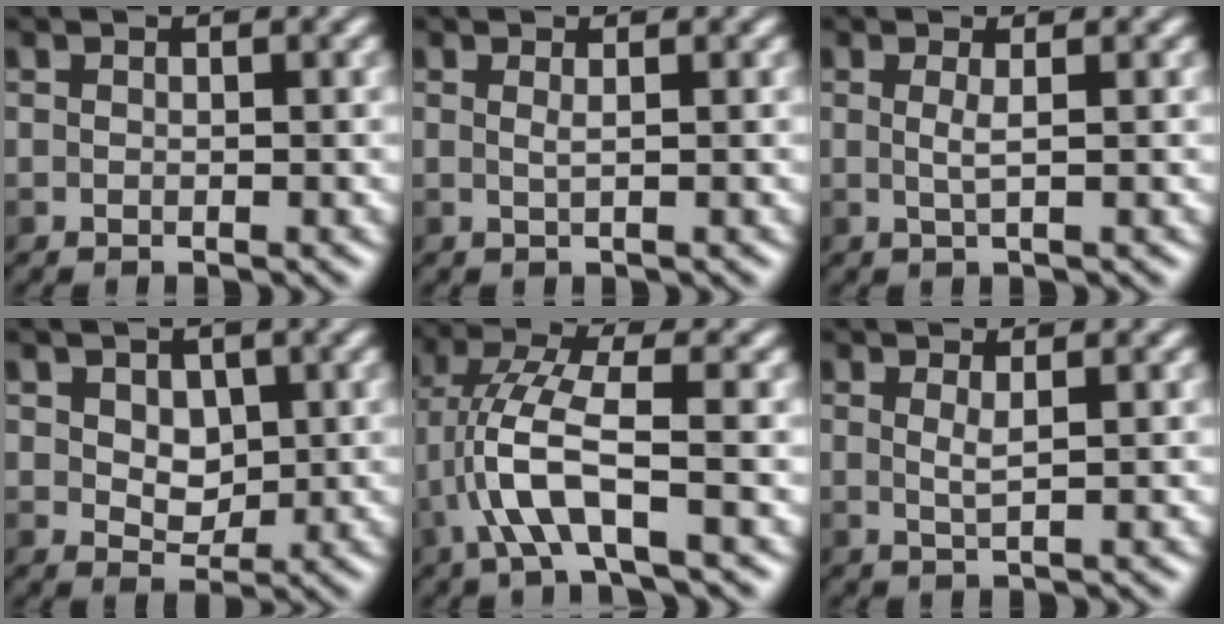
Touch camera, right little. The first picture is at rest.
{"total": 0.7, "force": [0.3, 0.1, 0.7], "torque": [-0.008, 0.000, 0.003]}
{"total": 0.9, "force": [0.1, -0.3, 0.9], "torque": [-0.022, 0.002, 0.004]}
{"total": 3.5, "force": [1.0, 2.5, 2.2], "torque": [-0.032, 0.002, 0.012]}
{"total": 5.0, "force": [-1.7, 0.9, 4.6], "torque": [-0.103, 0.016, -0.035]}
{"total": 1.1, "force": [0.4, 0.1, 1.1], "torque": [-0.025, 0.002, 0.012]}